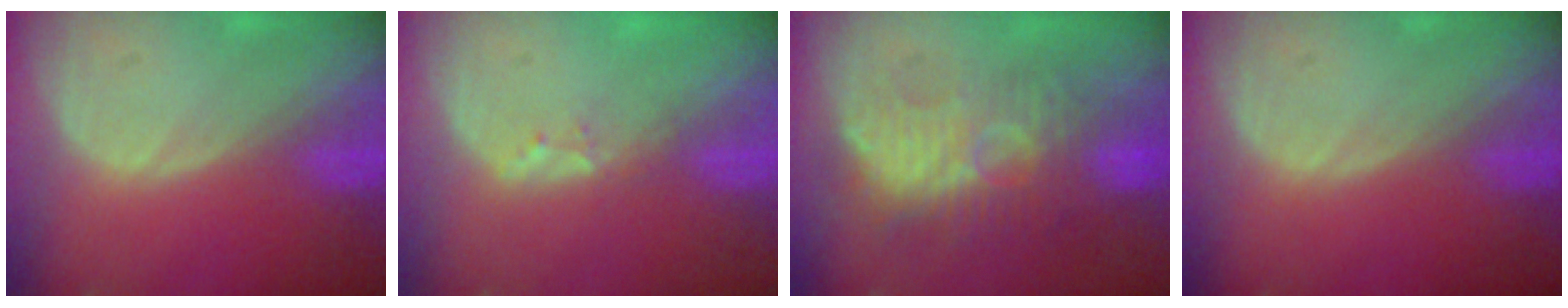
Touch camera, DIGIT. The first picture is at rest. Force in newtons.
{"total": 1.7, "press": 1.5, "slide": 0.9}
{"total": 9.5, "press": 9.2, "slide": 2.1}
{"total": 0.0}